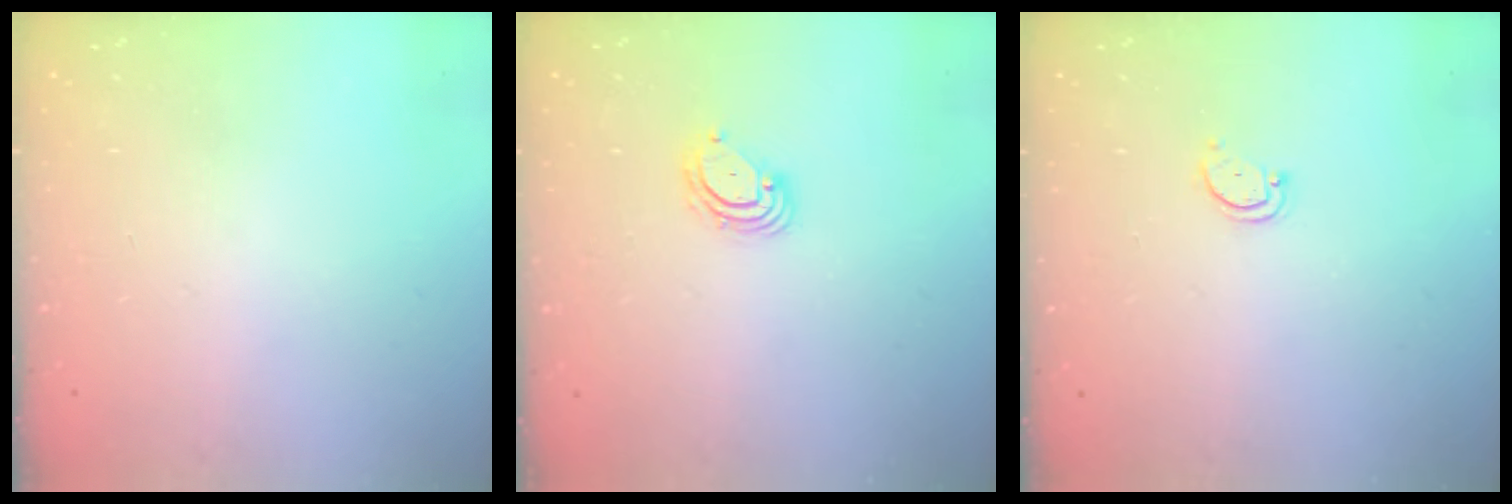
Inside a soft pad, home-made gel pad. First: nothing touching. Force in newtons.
{"total": 5.0, "press": 4.9, "slide": 0.4}
{"total": 2.9, "press": 2.9, "slide": 0.4}